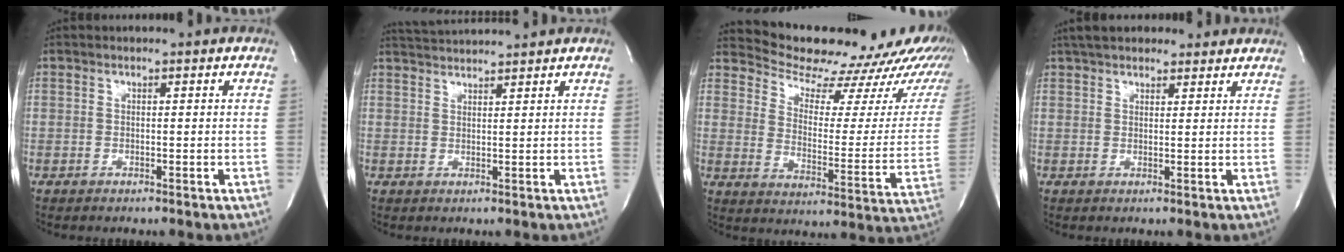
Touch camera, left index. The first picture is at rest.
{"total": 5.3, "force": [5.2, -1.0, 0.9], "torque": [-0.018, 0.021, 0.086]}
{"total": 22.7, "force": [21.3, 4.4, 6.7], "torque": [-0.090, -0.091, 0.256]}
{"total": 11.0, "force": [9.4, 3.8, 4.3], "torque": [-0.055, 0.040, 0.134]}